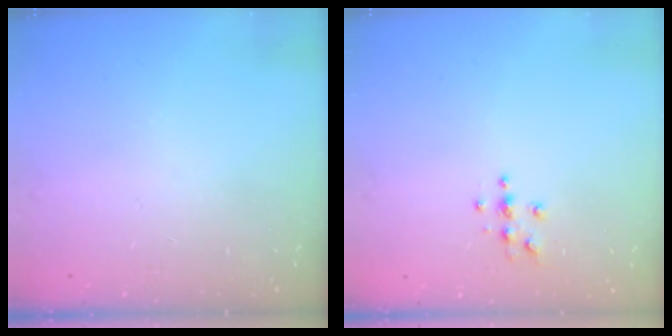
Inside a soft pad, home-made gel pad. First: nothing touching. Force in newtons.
{"total": 3.9, "press": 3.8, "slide": 0.4}